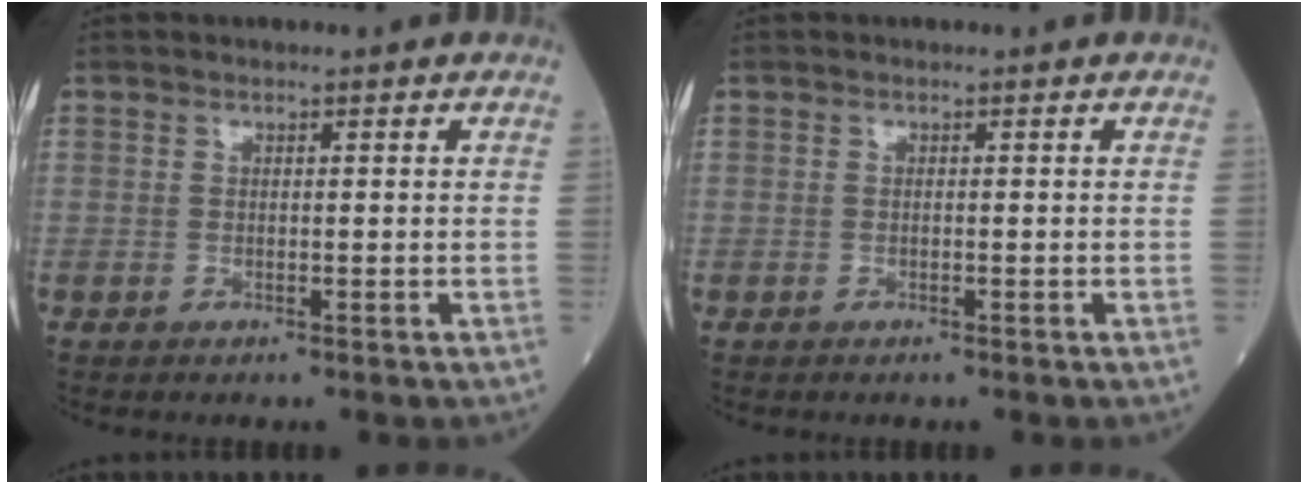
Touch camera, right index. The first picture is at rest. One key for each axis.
{"total": 0.0}